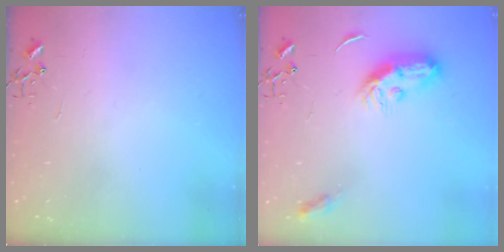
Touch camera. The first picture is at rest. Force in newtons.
{"total": 10.4, "press": 10.4, "slide": 0.1}